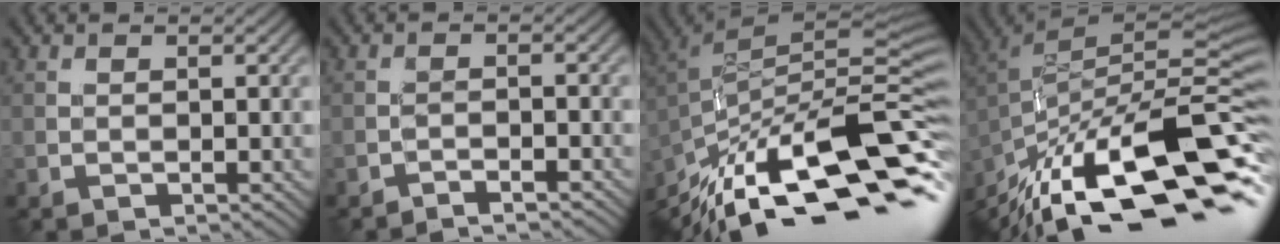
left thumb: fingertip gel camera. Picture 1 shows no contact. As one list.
[{"total": 2.2, "force": [-2.0, 0.2, 0.9], "torque": [-0.016, 0.006, -0.039]}, {"total": 15.2, "force": [-7.9, 4.9, 12.1], "torque": [-0.246, 0.009, -0.143]}, {"total": 16.9, "force": [-9.4, 5.1, 13.0], "torque": [-0.245, 0.016, -0.166]}]